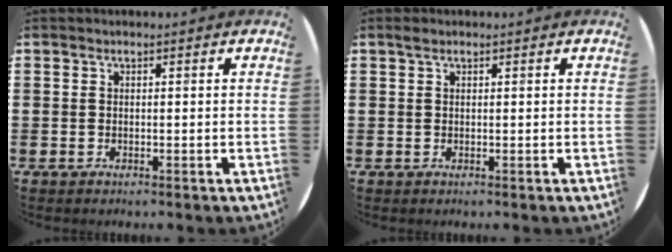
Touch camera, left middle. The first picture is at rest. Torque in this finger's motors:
{"motor_torque": [0.40, -0.15, -0.02, -0.01]}